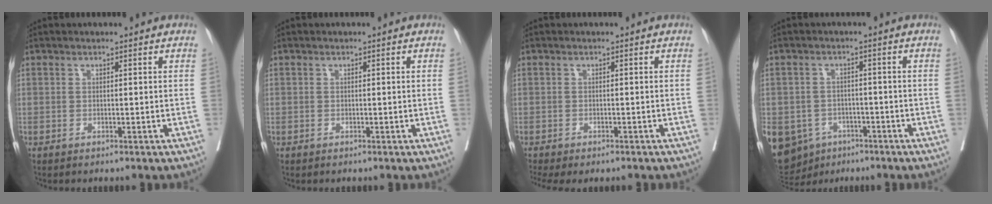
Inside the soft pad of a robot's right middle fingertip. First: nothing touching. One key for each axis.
{"total": 0.0}
{"total": 5.4, "fx": -4.5, "fy": 1.7, "fz": 2.5, "tx": -0.036, "ty": -0.002, "tz": -0.064}
{"total": 15.1, "fx": -7.3, "fy": 12.1, "fz": 5.4, "tx": -0.162, "ty": 0.001, "tz": -0.095}